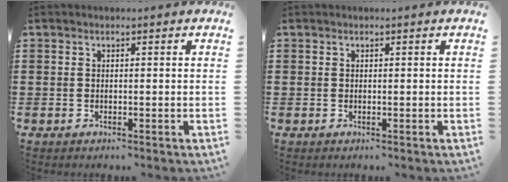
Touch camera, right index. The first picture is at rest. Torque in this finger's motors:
{"motor_torque": [0.20, -0.13, 0.00, 0.00]}